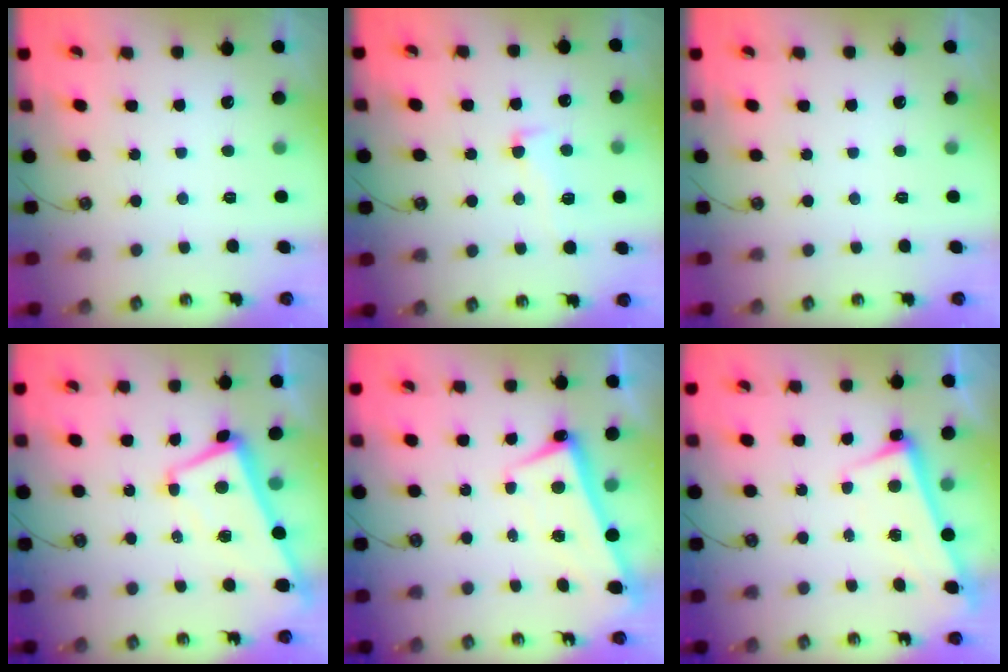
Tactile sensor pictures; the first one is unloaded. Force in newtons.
{"total": 2.2, "press": 1.5, "slide": 1.6}
{"total": 0.0}
{"total": 4.3, "press": 4.2, "slide": 0.8}
{"total": 2.8, "press": 2.7, "slide": 0.7}
{"total": 2.5, "press": 2.5, "slide": 0.7}